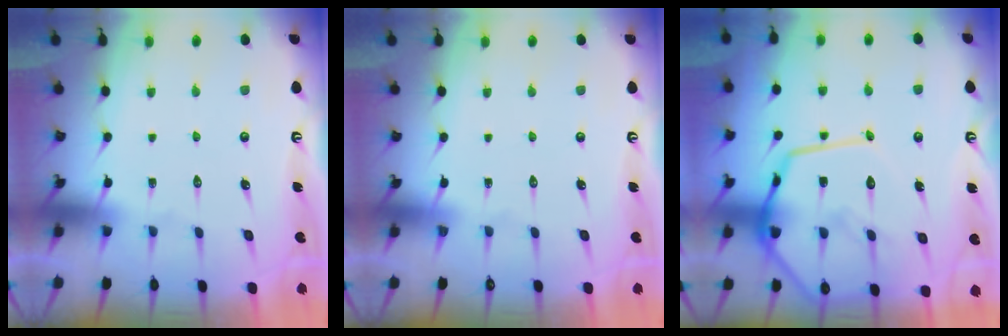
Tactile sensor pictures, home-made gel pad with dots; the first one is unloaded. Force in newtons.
{"total": 0.0}
{"total": 18.2, "press": 18.1, "slide": 1.7}